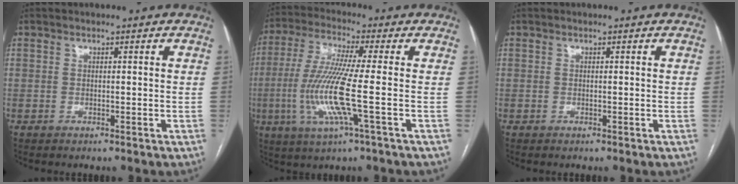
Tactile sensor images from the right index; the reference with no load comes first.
{"total": 11.7, "force": [-2.5, -0.5, 11.4], "torque": [-0.246, -0.014, -0.058]}
{"total": 0.0}